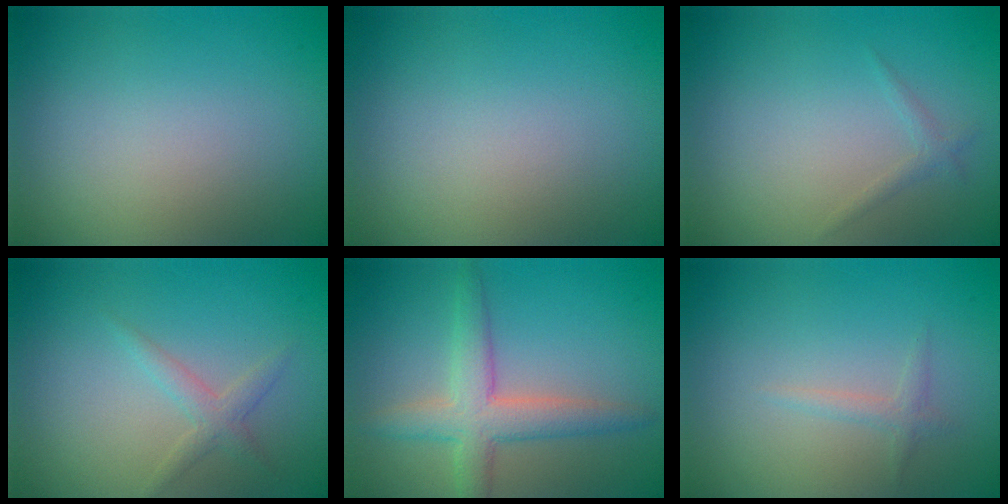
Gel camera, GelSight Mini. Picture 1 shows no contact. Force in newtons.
{"total": 0.0}
{"total": 0.9, "press": 0.9, "slide": 0.1}
{"total": 1.7, "press": 1.7, "slide": 0.1}
{"total": 4.6, "press": 4.6, "slide": 0.2}
{"total": 1.0, "press": 1.0, "slide": 0.0}